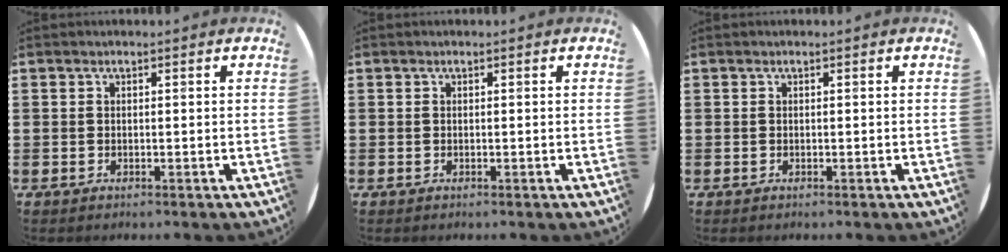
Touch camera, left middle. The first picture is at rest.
{"total": 0.0}
{"total": 0.0}